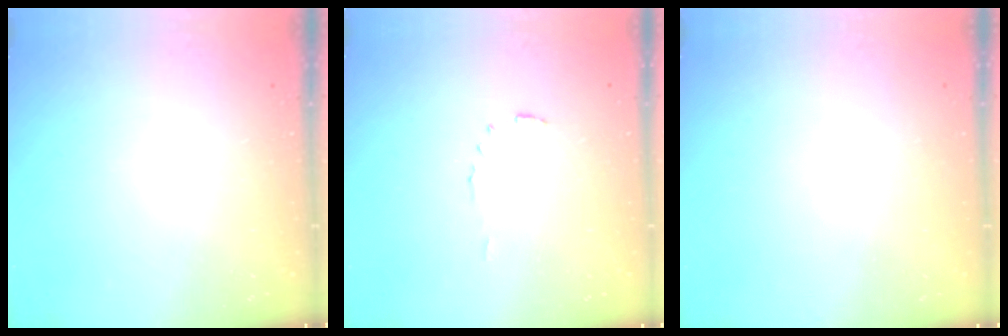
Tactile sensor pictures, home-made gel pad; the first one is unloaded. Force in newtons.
{"total": 4.5, "press": 4.5, "slide": 0.5}
{"total": 0.0}